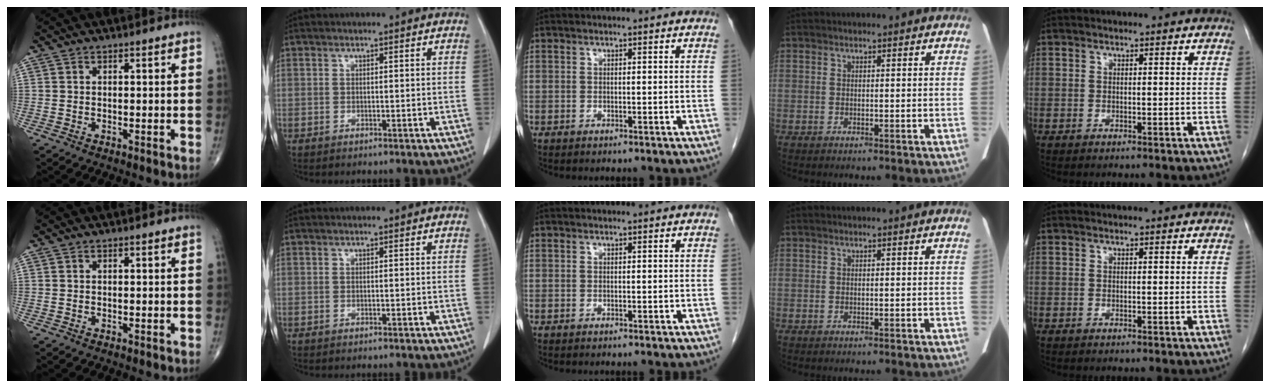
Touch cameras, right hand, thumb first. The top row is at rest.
{}